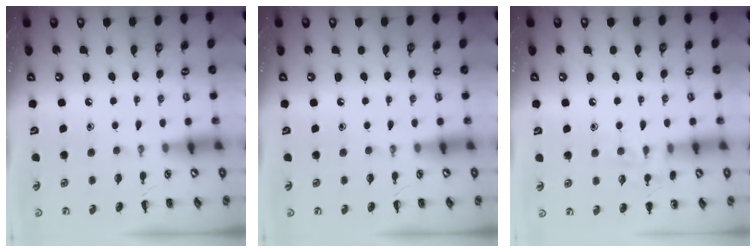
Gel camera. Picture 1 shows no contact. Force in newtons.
{"total": 0.0}
{"total": 9.1, "press": 9.0, "slide": 1.5}